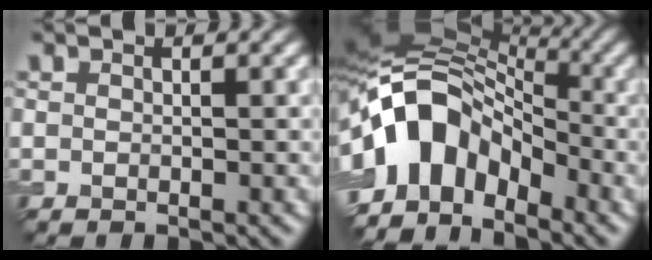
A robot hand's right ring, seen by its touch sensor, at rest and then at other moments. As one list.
[{"total": 10.6, "force": [-3.8, 6.8, 7.1], "torque": [-0.120, 0.017, -0.081]}]